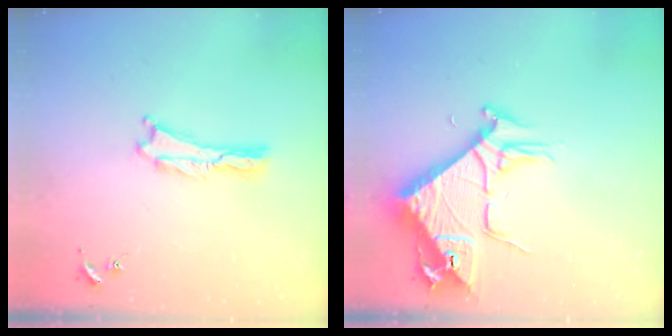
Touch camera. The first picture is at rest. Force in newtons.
{"total": 7.9, "press": 7.8, "slide": 1.0}